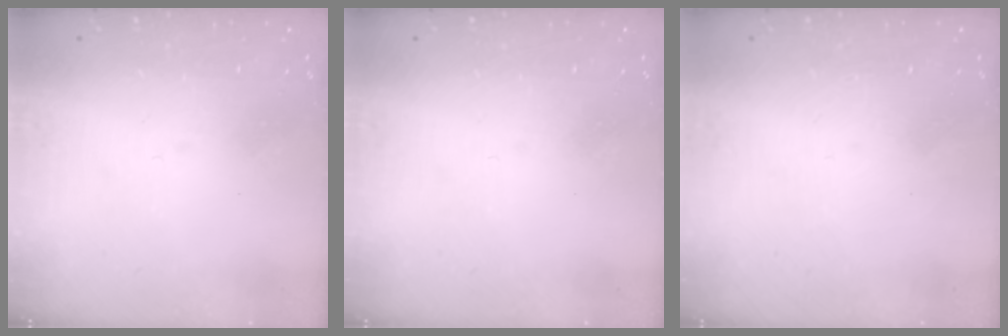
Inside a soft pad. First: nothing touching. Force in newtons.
{"total": 0.0}
{"total": 1.5, "press": 1.5, "slide": 0.1}